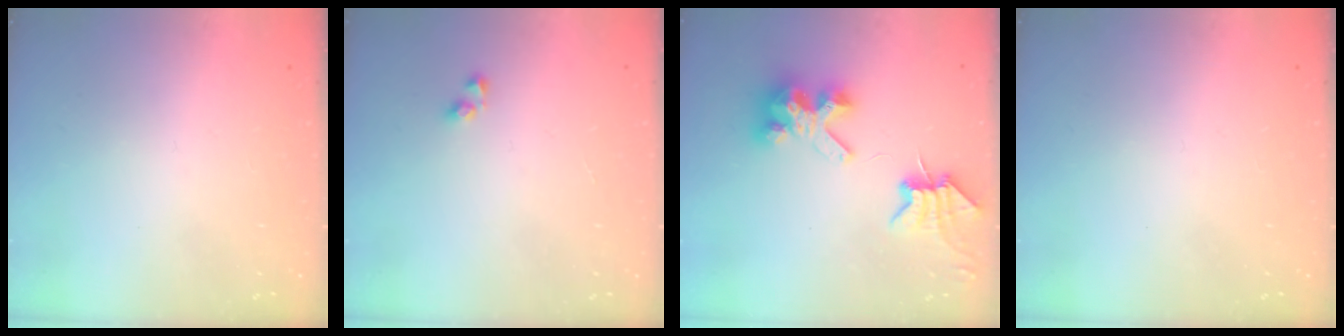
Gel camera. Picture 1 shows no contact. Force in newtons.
{"total": 2.9, "press": 2.9, "slide": 0.2}
{"total": 7.0, "press": 7.0, "slide": 0.9}
{"total": 0.0}